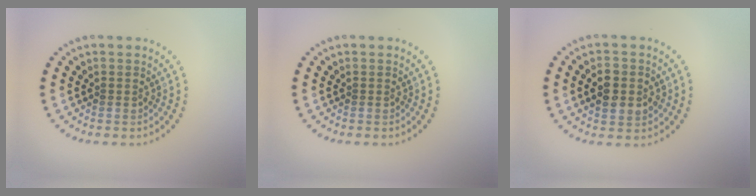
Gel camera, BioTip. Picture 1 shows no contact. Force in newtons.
{"total": 0.0}
{"total": 3.8, "press": 3.7, "slide": 0.3}